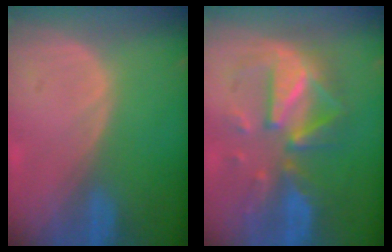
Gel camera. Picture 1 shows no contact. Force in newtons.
{"total": 9.6, "press": 9.6, "slide": 0.6}